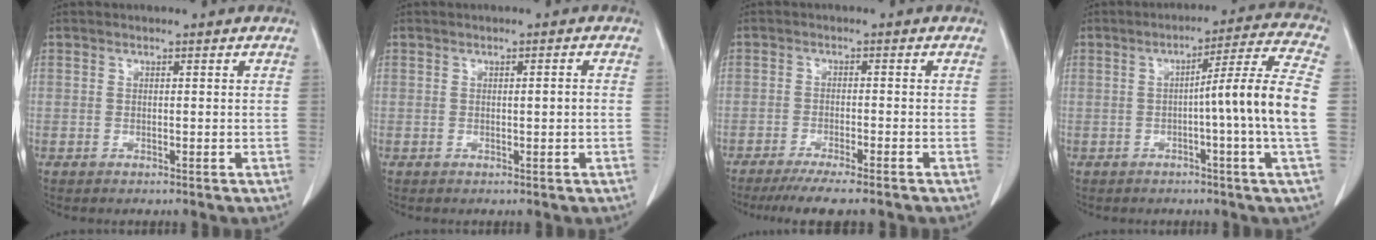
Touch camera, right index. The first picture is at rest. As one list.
[{"total": 1.0, "force": [-0.1, 0.0, 1.0], "torque": [-0.016, 0.000, -0.001]}, {"total": 8.0, "force": [-6.7, 0.2, 4.3], "torque": [-0.055, -0.017, -0.105]}, {"total": 11.7, "force": [-1.2, -2.2, 11.4], "torque": [-0.164, 0.005, -0.021]}]